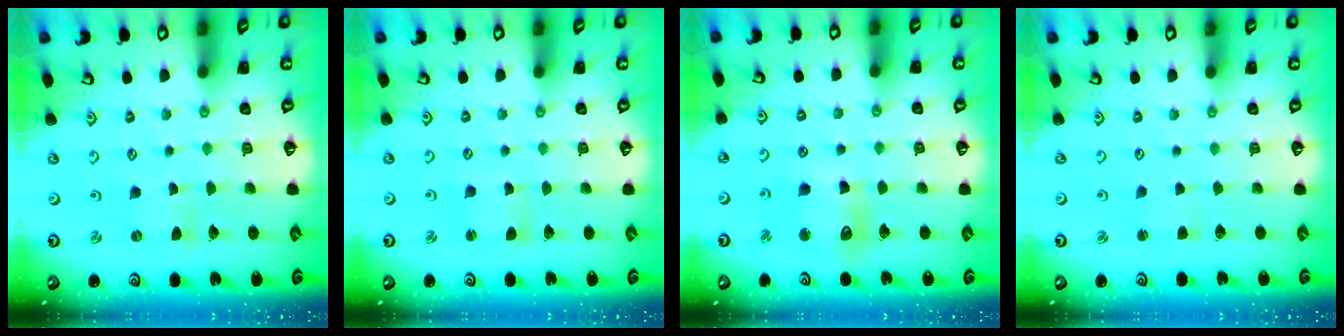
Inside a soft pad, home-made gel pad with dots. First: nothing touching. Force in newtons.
{"total": 2.1, "press": 2.1, "slide": 0.4}
{"total": 11.2, "press": 11.0, "slide": 1.8}
{"total": 2.7, "press": 2.7, "slide": 0.2}